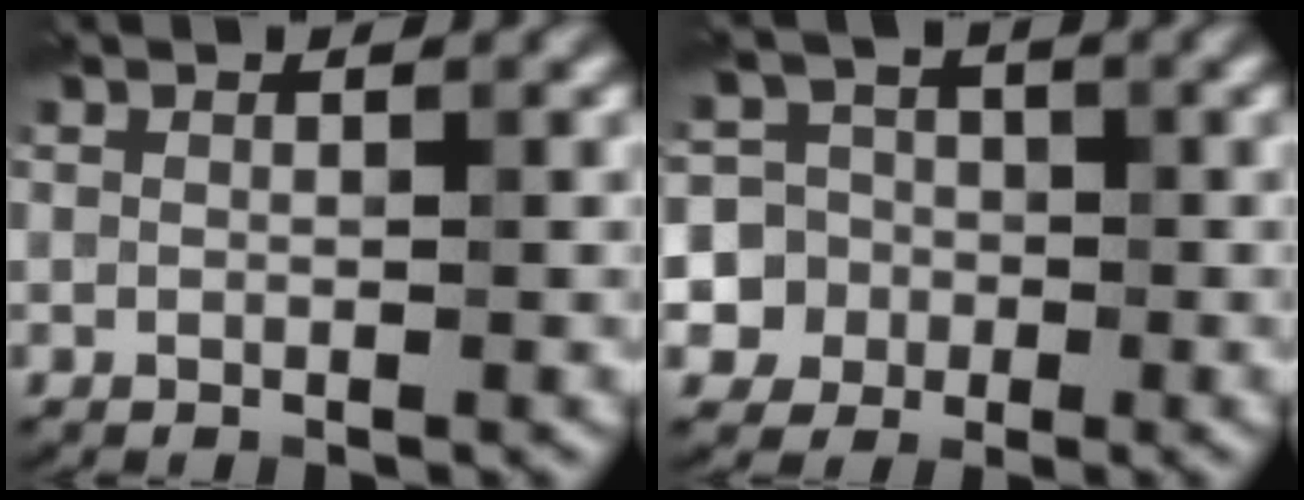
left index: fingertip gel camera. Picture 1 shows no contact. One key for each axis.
{"total": 9.0, "fx": -1.8, "fy": 8.6, "fz": 1.5, "tx": -0.040, "ty": 0.001, "tz": -0.049}